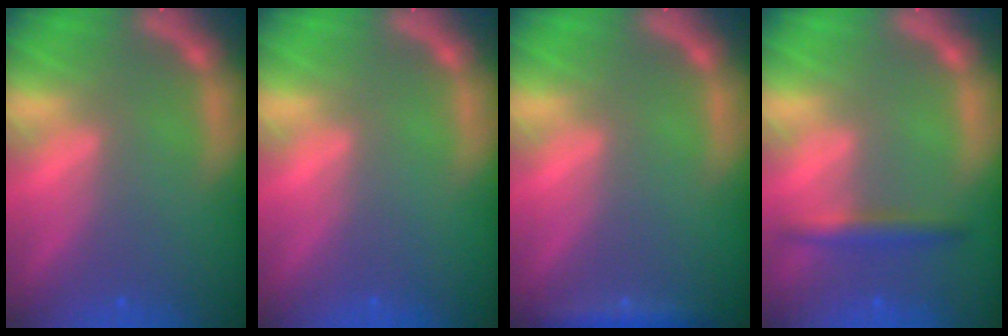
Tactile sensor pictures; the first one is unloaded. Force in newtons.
{"total": 0.0}
{"total": 1.9}
{"total": 2.4}